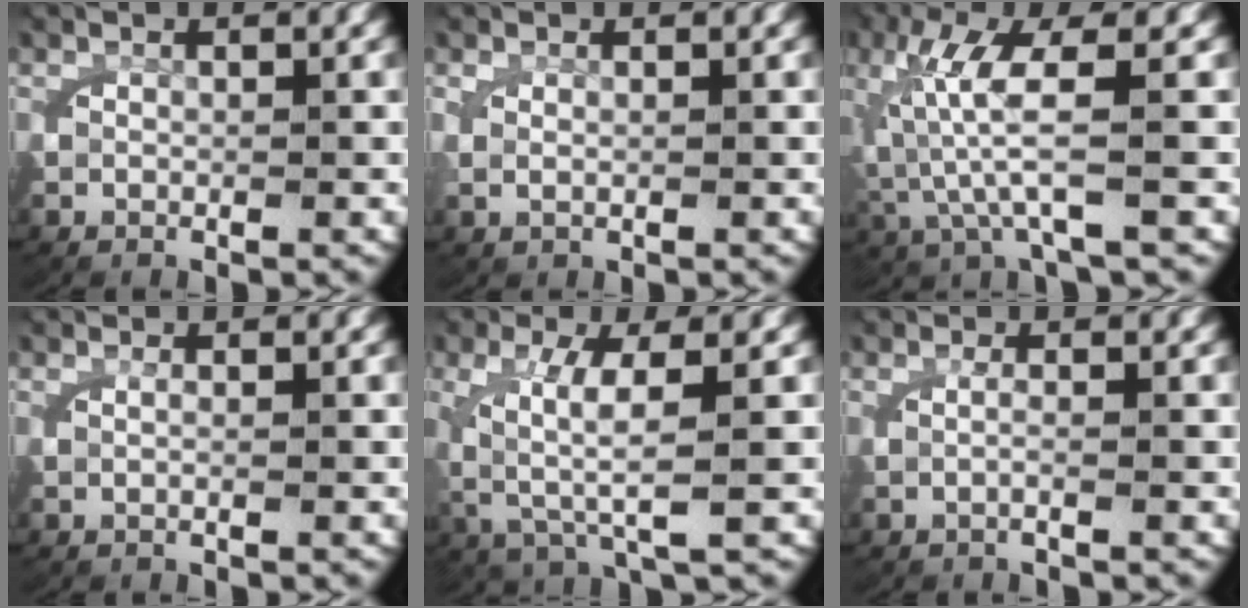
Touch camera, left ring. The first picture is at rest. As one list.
[{"total": 0.9, "force": [0.5, 0.3, 0.7], "torque": [-0.021, -0.003, 0.014]}, {"total": 6.2, "force": [0.4, 2.2, 5.8], "torque": [-0.142, -0.009, 0.019]}, {"total": 0.6, "force": [0.1, 0.1, 0.6], "torque": [-0.016, 0.004, 0.001]}, {"total": 4.2, "force": [0.2, 1.5, 3.9], "torque": [-0.096, -0.011, 0.019]}, {"total": 1.2, "force": [-0.1, 0.1, 1.1], "torque": [-0.030, 0.002, -0.005]}]